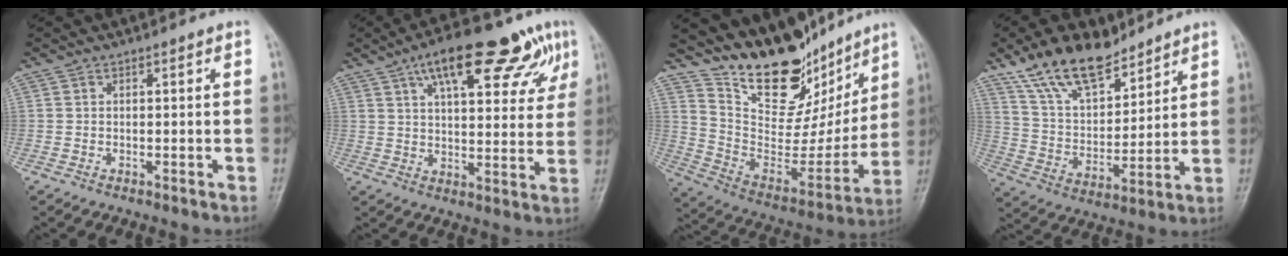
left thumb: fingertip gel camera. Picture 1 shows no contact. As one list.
[{"total": 20.4, "force": [11.4, 7.3, 15.2], "torque": [-0.191, -0.008, 0.166]}, {"total": 21.2, "force": [16.6, 9.0, 9.6], "torque": [-0.093, -0.094, 0.286]}, {"total": 15.4, "force": [11.2, 7.0, 7.9], "torque": [-0.108, -0.054, 0.213]}]